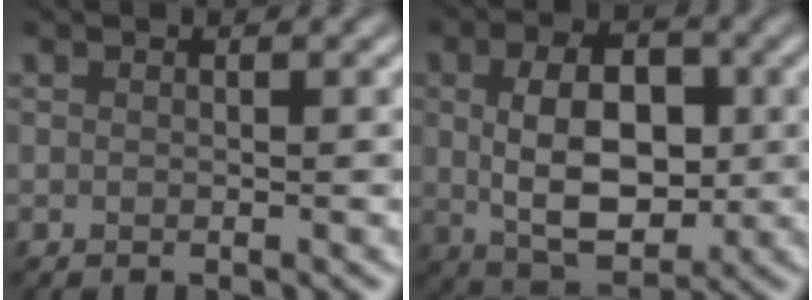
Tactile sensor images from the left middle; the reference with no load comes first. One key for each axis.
{"total": 8.0, "fx": 0.3, "fy": 4.8, "fz": 6.3, "tx": -0.111, "ty": 0.001, "tz": 0.004}